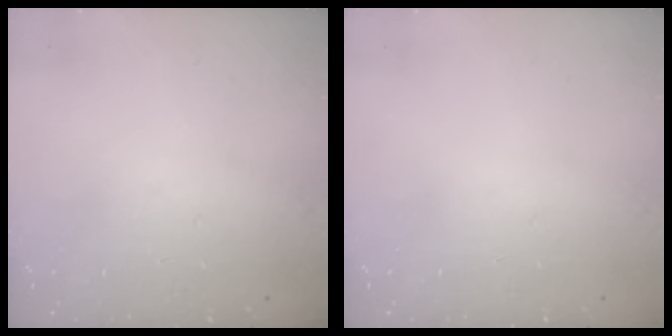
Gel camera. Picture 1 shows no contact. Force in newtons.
{"total": 0.0}